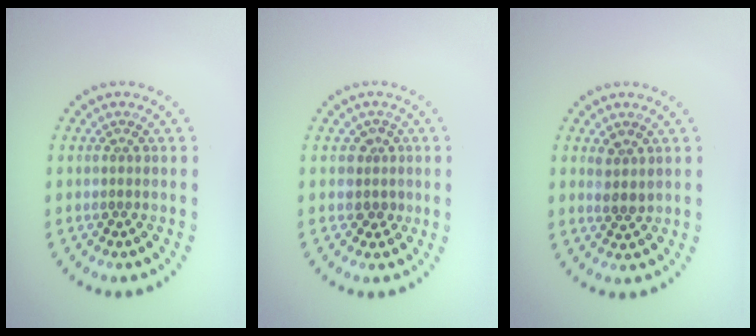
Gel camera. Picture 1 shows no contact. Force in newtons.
{"total": 1.7, "press": 1.3, "slide": 1.0}
{"total": 1.6, "press": 1.3, "slide": 0.8}